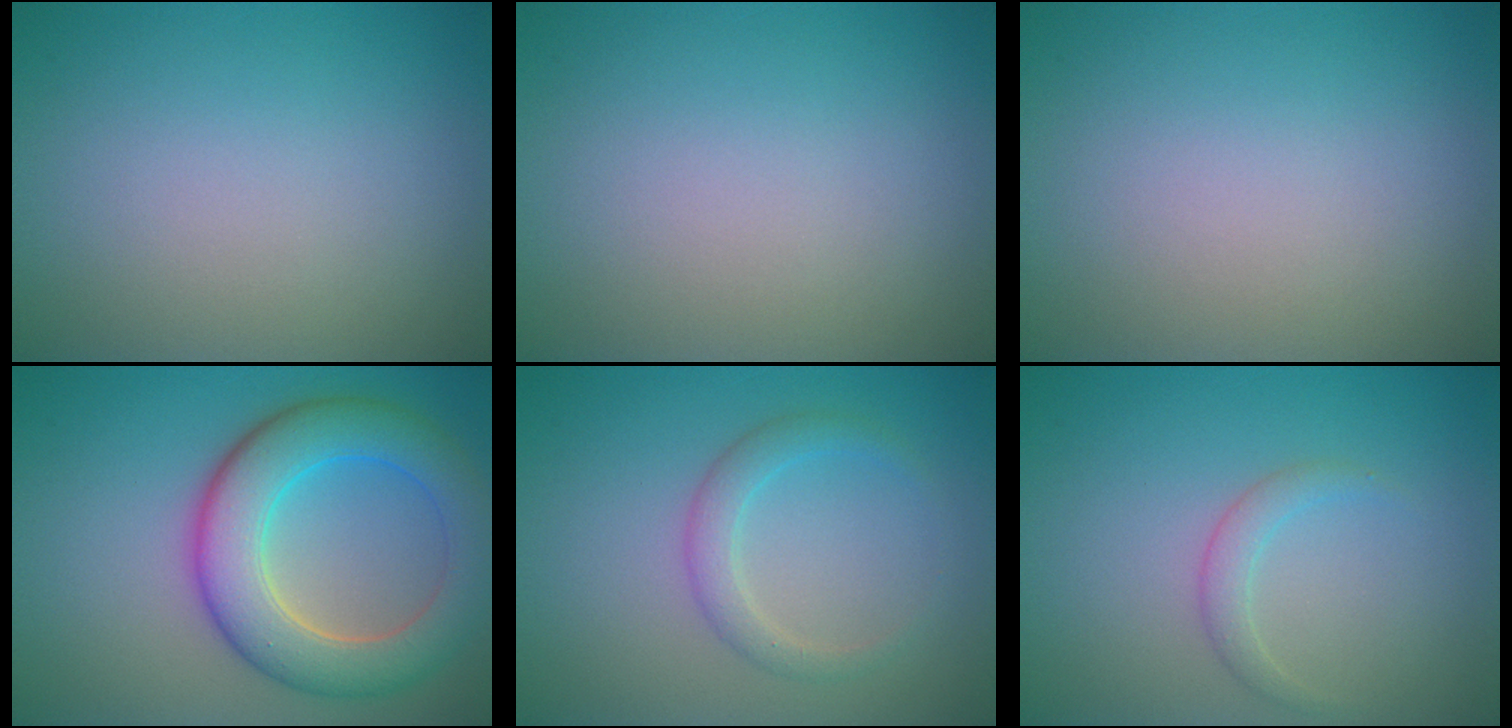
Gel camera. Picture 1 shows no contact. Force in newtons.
{"total": 0.0}
{"total": 0.0}
{"total": 7.8, "press": 7.8, "slide": 0.3}
{"total": 2.2, "press": 2.2, "slide": 0.0}
{"total": 1.4, "press": 1.4, "slide": 0.0}